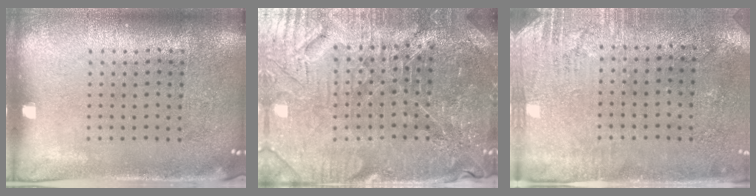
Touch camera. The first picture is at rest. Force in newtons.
{"total": 5.2, "press": 5.0, "slide": 1.4}
{"total": 2.8, "press": 2.4, "slide": 1.5}